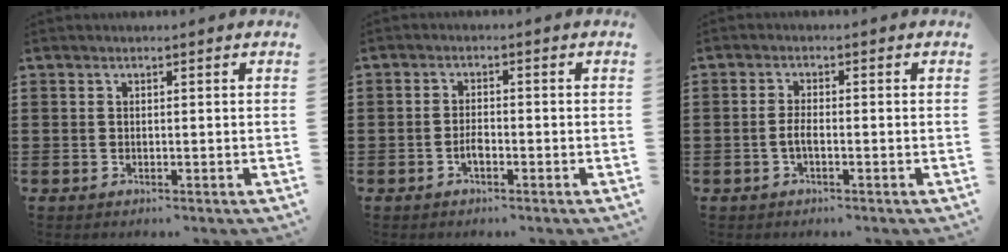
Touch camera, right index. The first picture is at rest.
{"total": 2.1, "force": [-1.1, 1.0, 1.4], "torque": [-0.029, 0.004, -0.021]}
{"total": 2.1, "force": [-0.8, 0.5, 1.9], "torque": [-0.042, -0.001, -0.017]}